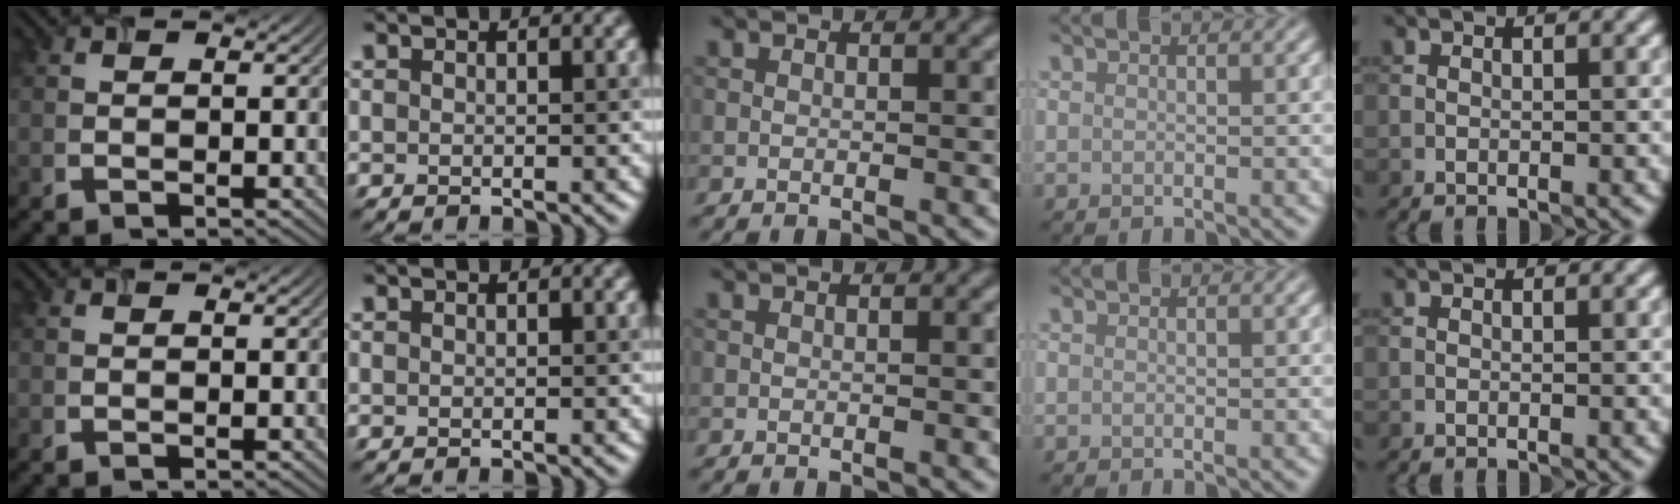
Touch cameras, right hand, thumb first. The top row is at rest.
{}